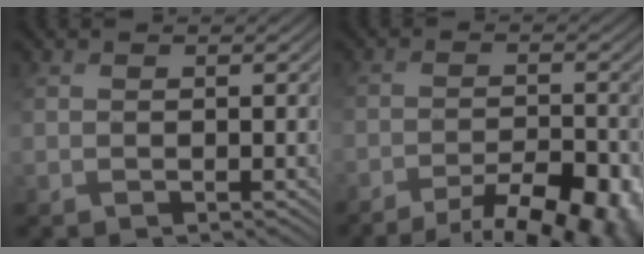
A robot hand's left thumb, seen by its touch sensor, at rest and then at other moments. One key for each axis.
{"total": 10.3, "fx": -7.9, "fy": 3.3, "fz": 5.9, "tx": -0.091, "ty": -0.010, "tz": -0.104}